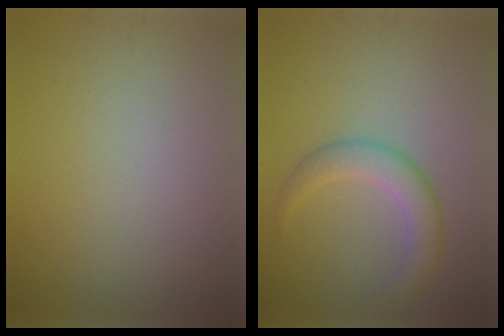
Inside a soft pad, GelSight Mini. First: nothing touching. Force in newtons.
{"total": 3.4, "press": 3.4, "slide": 0.1}